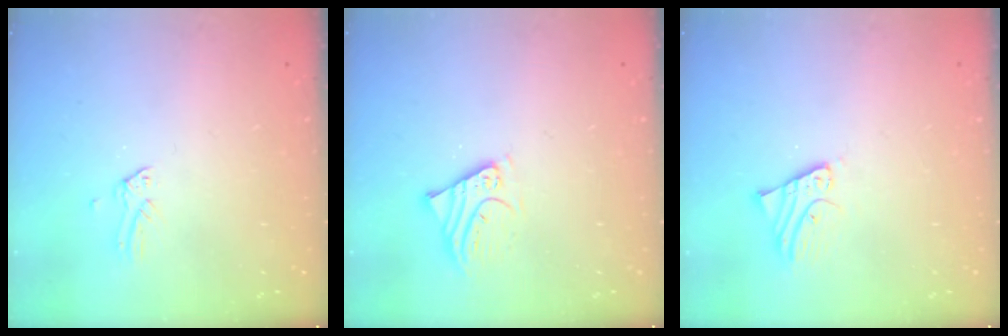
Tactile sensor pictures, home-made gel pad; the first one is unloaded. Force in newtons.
{"total": 4.0, "press": 3.9, "slide": 0.4}
{"total": 2.4, "press": 2.4, "slide": 0.1}